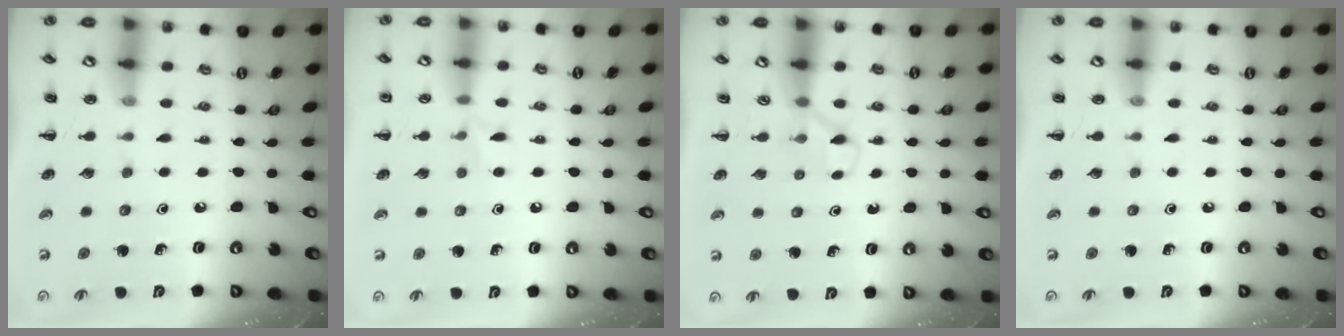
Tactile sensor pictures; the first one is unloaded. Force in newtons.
{"total": 4.5, "press": 4.3, "slide": 1.4}
{"total": 2.8, "press": 2.6, "slide": 1.0}
{"total": 0.0}